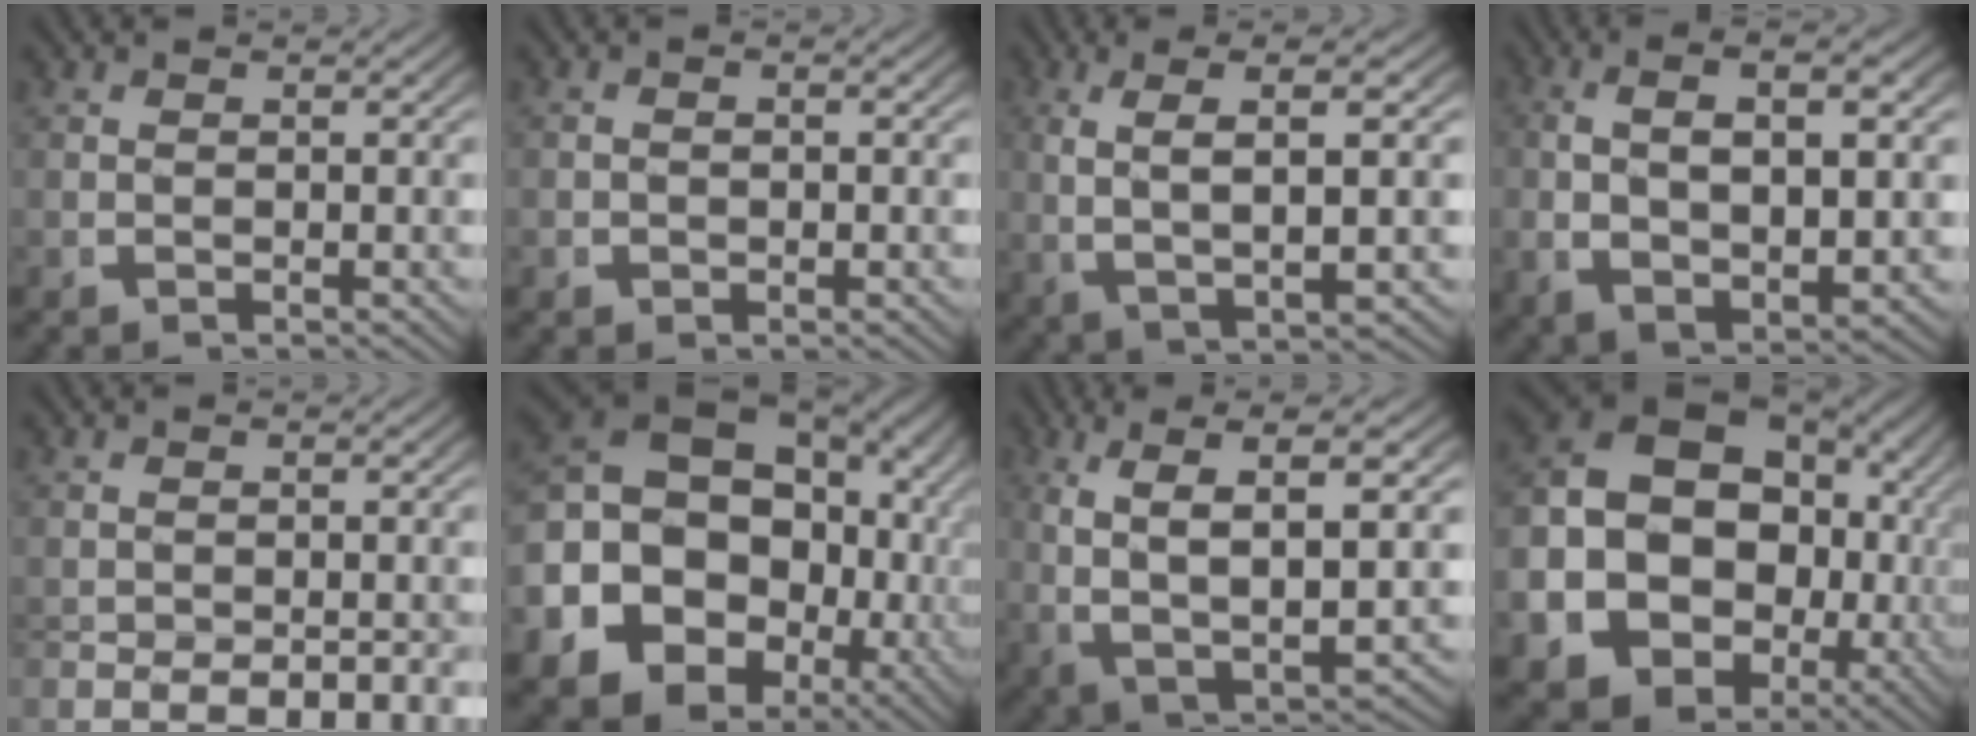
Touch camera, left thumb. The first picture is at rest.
{"total": 0.9, "force": [-0.3, 0.6, 0.5], "torque": [-0.012, -0.002, -0.005]}
{"total": 8.4, "force": [1.8, 3.5, 7.4], "torque": [-0.140, 0.009, 0.032]}
{"total": 8.3, "force": [0.7, 4.3, 7.1], "torque": [-0.142, -0.009, 0.026]}
{"total": 7.2, "force": [-5.1, 3.1, 3.9], "torque": [-0.071, -0.021, -0.067]}
{"total": 19.9, "force": [-2.9, 15.8, 11.7], "torque": [-0.264, -0.065, -0.031]}
{"total": 12.2, "force": [0.3, 7.1, 10.0], "torque": [-0.205, -0.033, 0.026]}
{"total": 20.7, "force": [-3.4, 17.2, 10.9], "torque": [-0.279, -0.086, -0.044]}